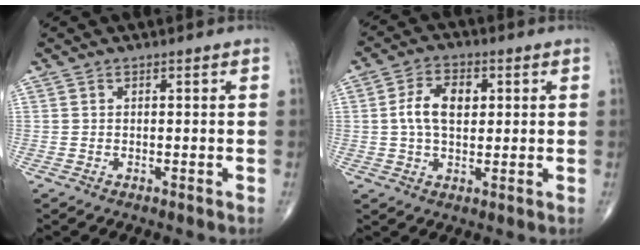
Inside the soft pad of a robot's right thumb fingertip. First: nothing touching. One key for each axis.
{"total": 7.7, "fx": 1.2, "fy": 4.6, "fz": 6.0, "tx": -0.102, "ty": 0.008, "tz": 0.018}